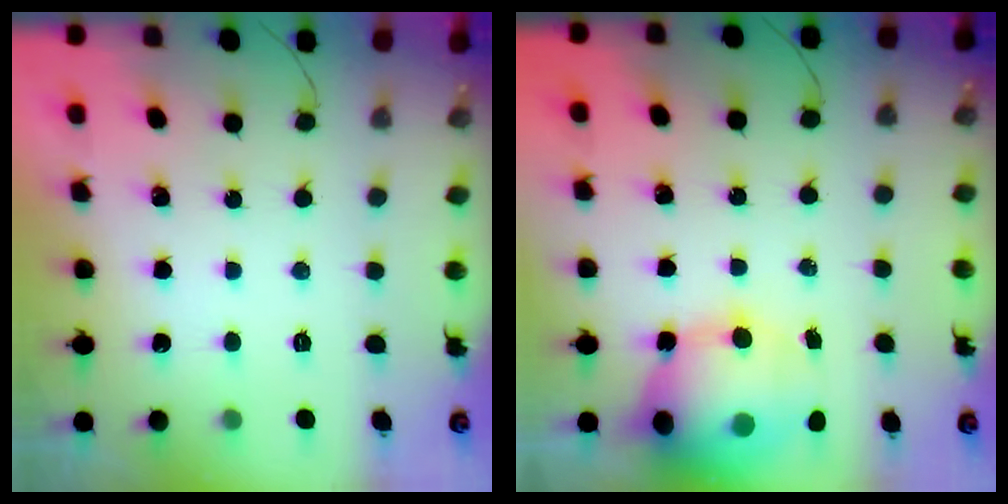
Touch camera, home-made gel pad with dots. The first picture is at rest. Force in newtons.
{"total": 16.2, "press": 15.6, "slide": 4.3}